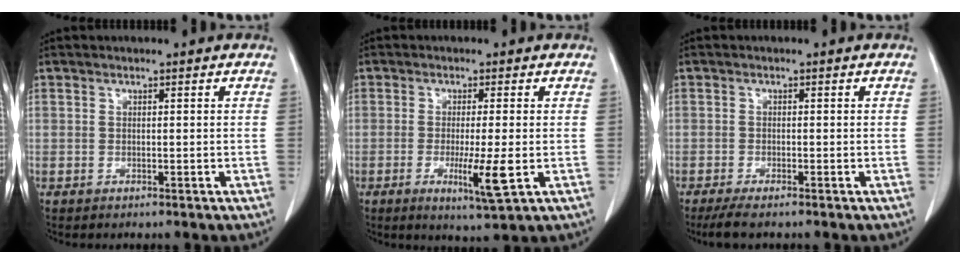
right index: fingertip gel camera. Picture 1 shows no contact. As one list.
[{"total": 6.3, "force": [-1.7, -0.1, 6.1], "torque": [-0.103, -0.018, -0.024]}, {"total": 3.1, "force": [-2.5, 0.3, 1.8], "torque": [-0.037, -0.009, -0.045]}]